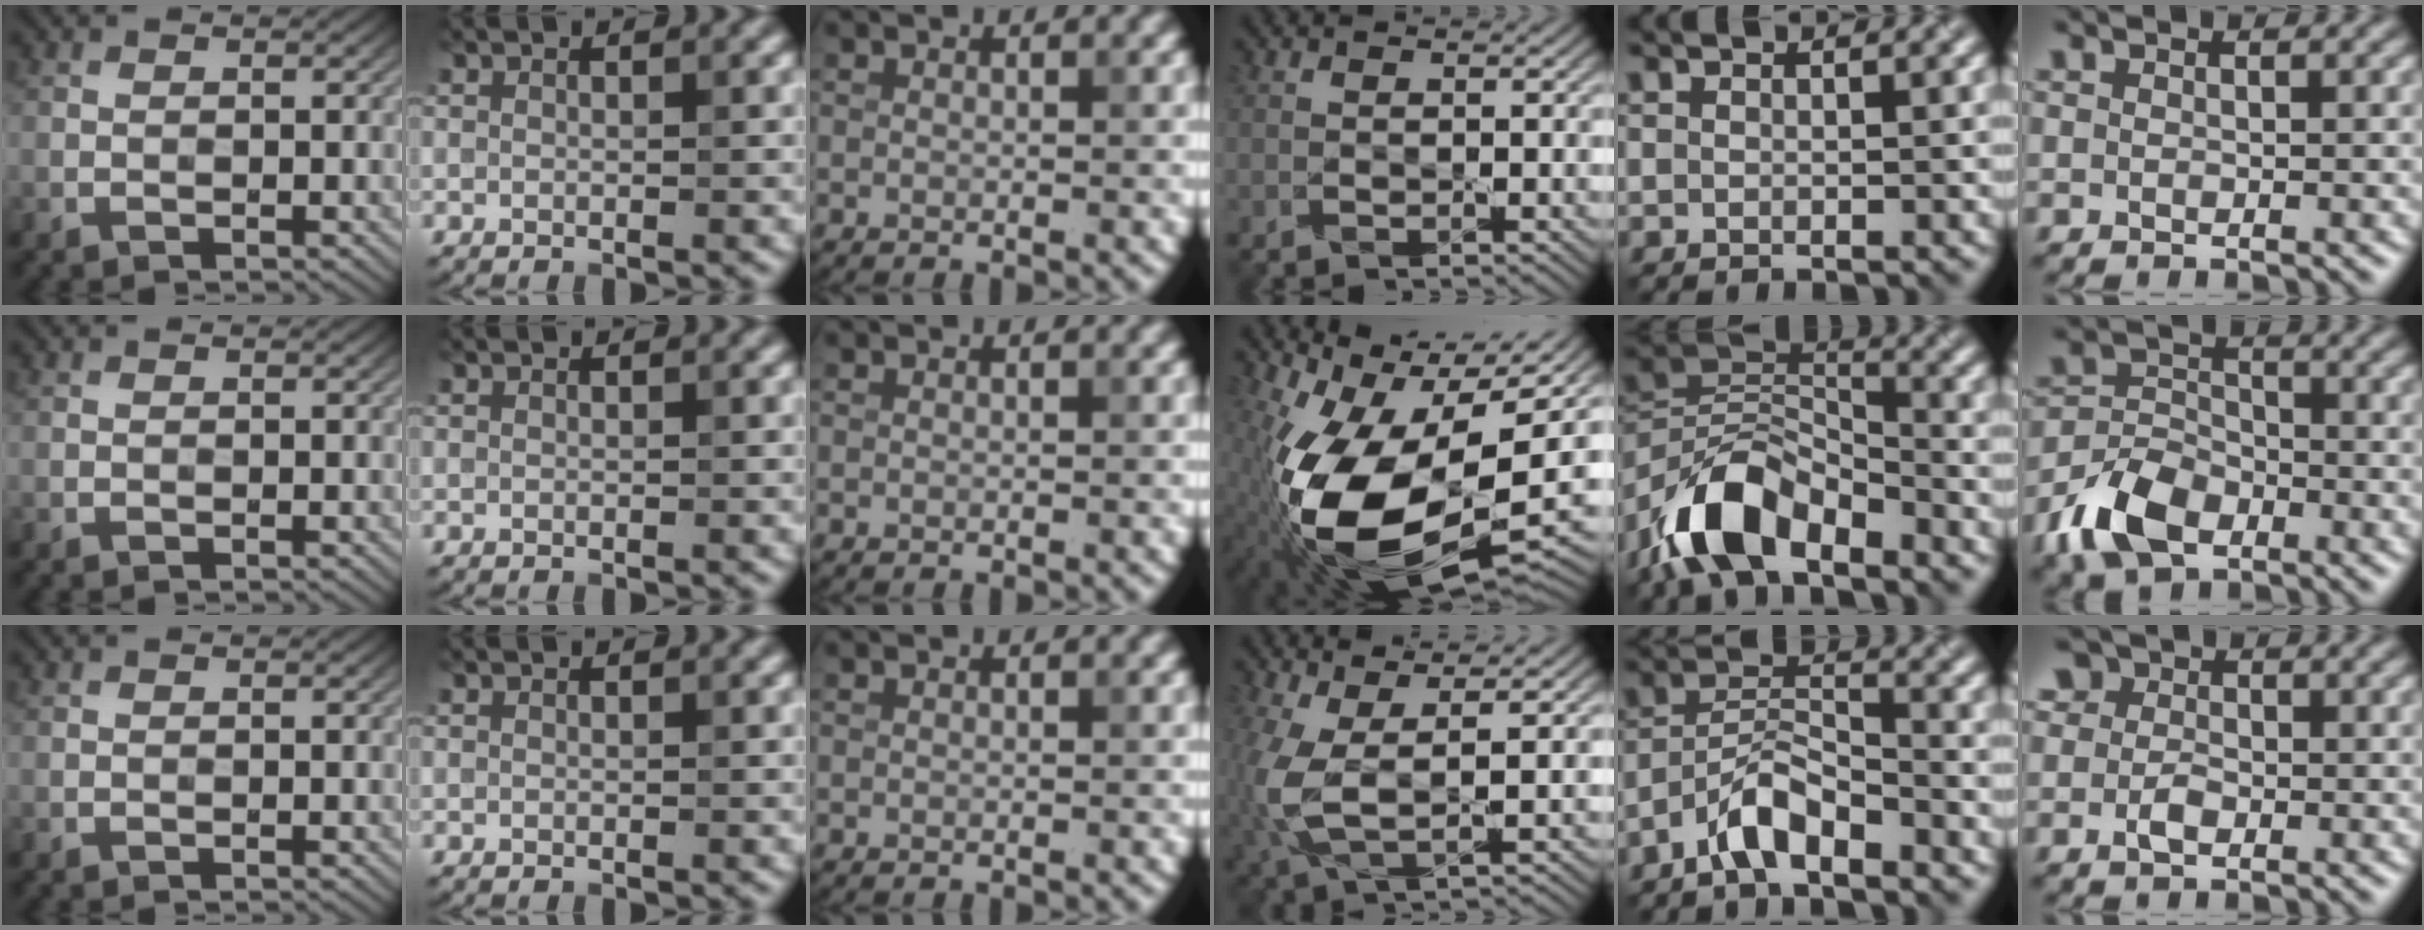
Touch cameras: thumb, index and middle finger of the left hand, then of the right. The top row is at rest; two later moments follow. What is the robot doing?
{"motion": "lift_and_place", "object": "knife"}